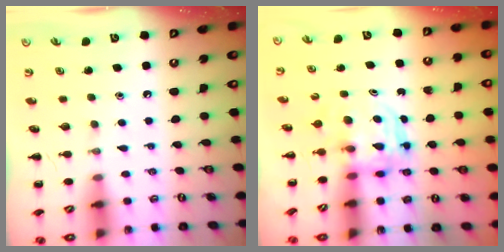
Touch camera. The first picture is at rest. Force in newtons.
{"total": 3.6, "press": 3.6, "slide": 0.2}